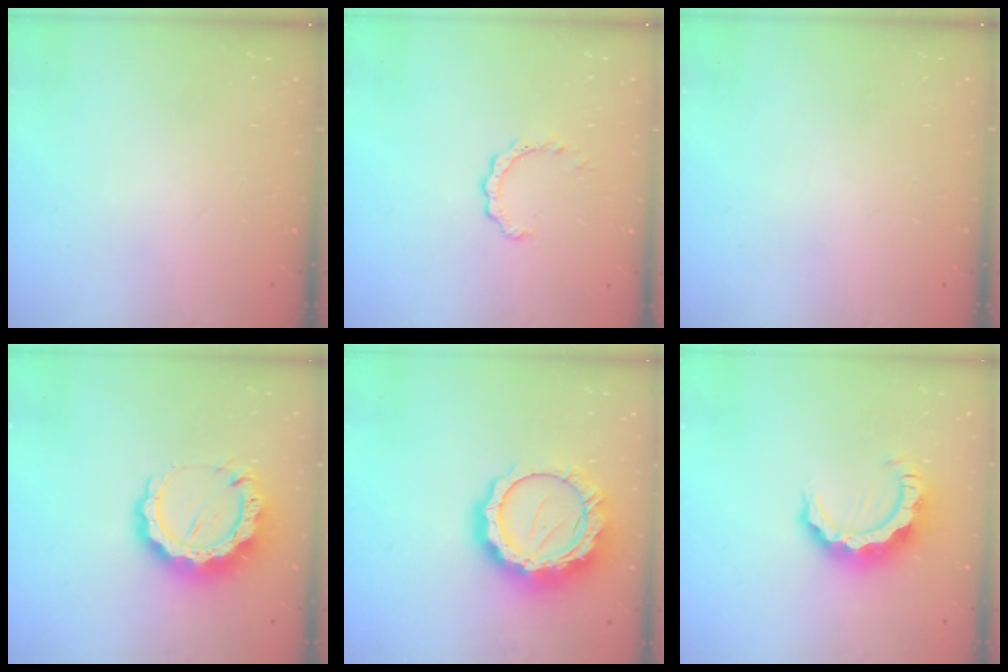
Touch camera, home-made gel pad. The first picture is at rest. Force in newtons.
{"total": 2.4, "press": 2.3, "slide": 0.3}
{"total": 0.0}
{"total": 14.7, "press": 14.6, "slide": 1.2}
{"total": 18.3, "press": 18.3, "slide": 1.5}
{"total": 9.9, "press": 9.8, "slide": 1.1}